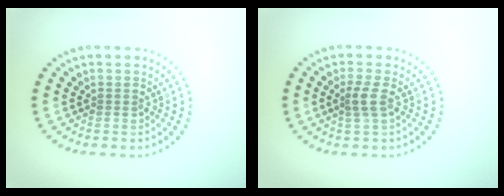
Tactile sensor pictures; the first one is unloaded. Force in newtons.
{"total": 1.8, "press": 1.5, "slide": 1.0}